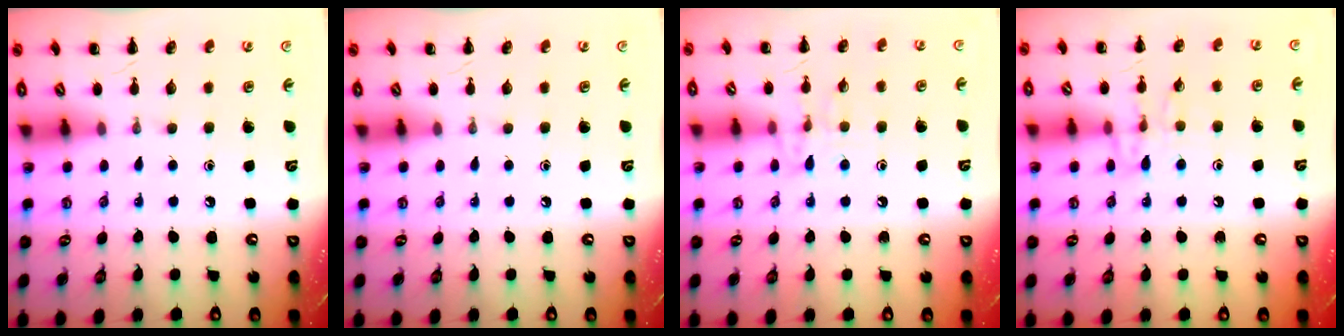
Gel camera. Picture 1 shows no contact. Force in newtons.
{"total": 0.0}
{"total": 8.4, "press": 8.2, "slide": 1.6}
{"total": 9.8, "press": 9.8, "slide": 0.9}